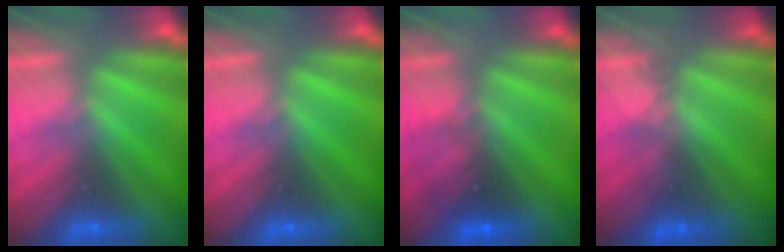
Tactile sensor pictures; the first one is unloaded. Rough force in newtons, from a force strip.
{"total": 0.0}
{"total": 2.7}
{"total": 1.8}